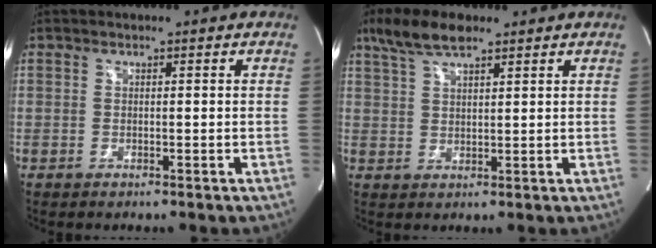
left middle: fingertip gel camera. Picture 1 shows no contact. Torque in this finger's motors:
{"motor_torque": [0.60, -0.41, 0.16, 0.04]}